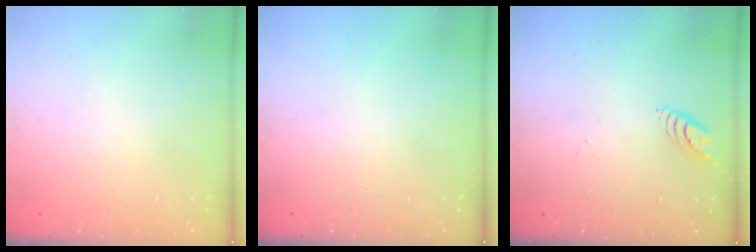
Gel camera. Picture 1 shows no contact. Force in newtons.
{"total": 2.0, "press": 2.0, "slide": 0.2}
{"total": 5.5, "press": 5.5, "slide": 0.5}